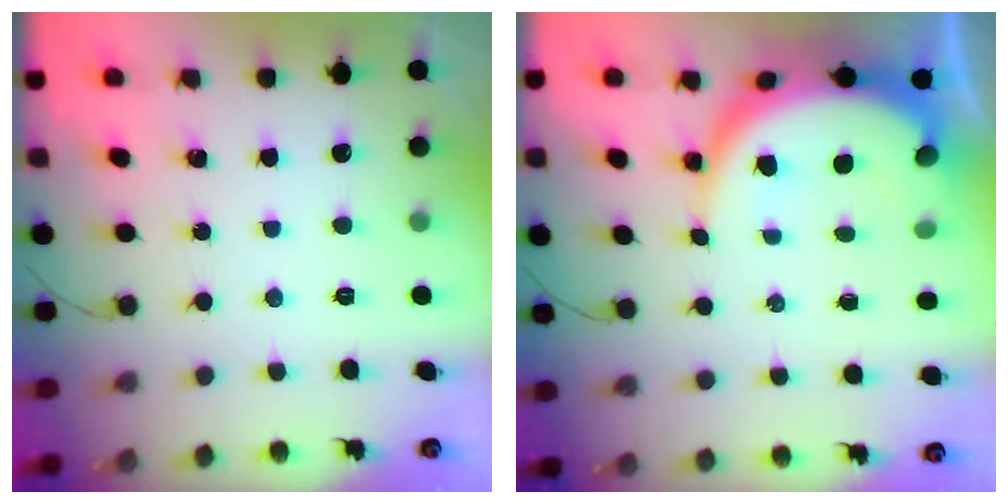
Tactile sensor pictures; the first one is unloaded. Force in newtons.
{"total": 10.2, "press": 10.2, "slide": 1.0}